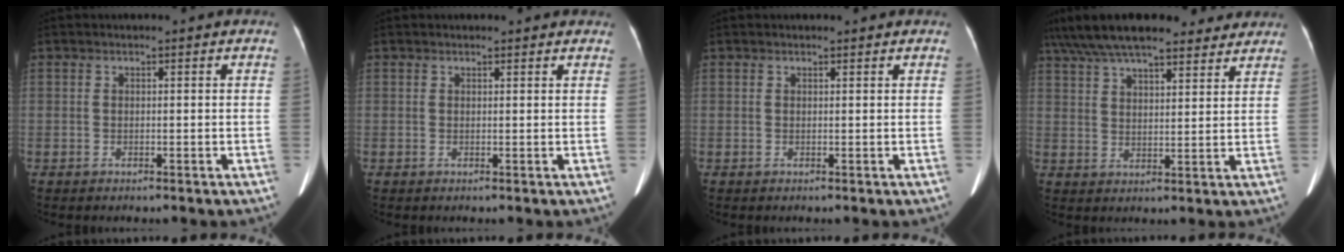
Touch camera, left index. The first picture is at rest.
{"total": 3.2, "force": [2.9, 0.7, 1.0], "torque": [-0.010, 0.004, 0.027]}
{"total": 1.7, "force": [1.6, 0.3, 0.6], "torque": [-0.008, 0.002, 0.017]}
{"total": 22.7, "force": [18.7, 6.6, 11.0], "torque": [-0.213, 0.047, 0.271]}